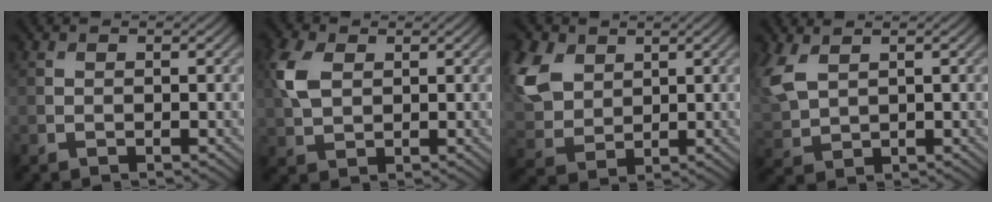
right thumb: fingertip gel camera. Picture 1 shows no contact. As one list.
[{"total": 5.3, "force": [1.5, 3.5, 3.7], "torque": [-0.102, 0.009, 0.028]}, {"total": 9.8, "force": [3.7, 6.8, 5.9], "torque": [-0.188, 0.020, 0.075]}, {"total": 6.6, "force": [2.8, 3.8, 4.6], "torque": [-0.149, 0.008, 0.063]}]